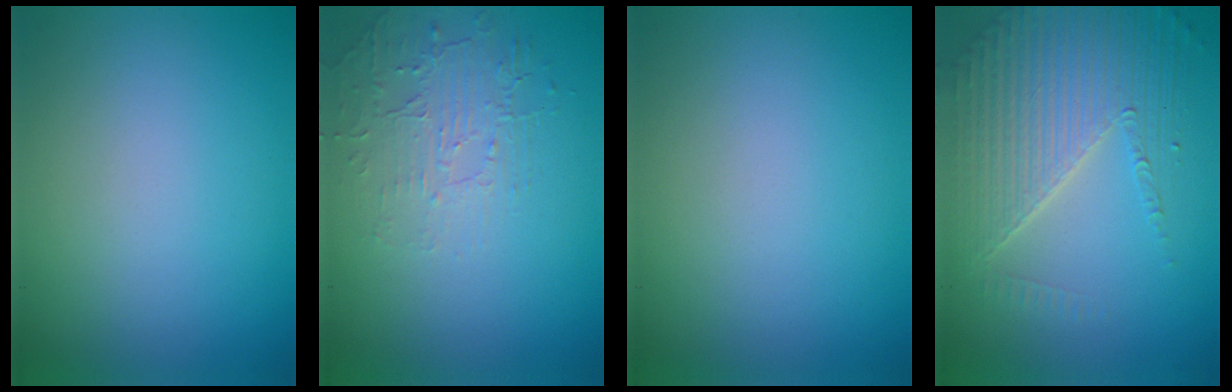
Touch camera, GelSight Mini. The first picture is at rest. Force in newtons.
{"total": 1.9, "press": 1.0, "slide": 1.6}
{"total": 0.0}
{"total": 5.8, "press": 4.5, "slide": 3.7}